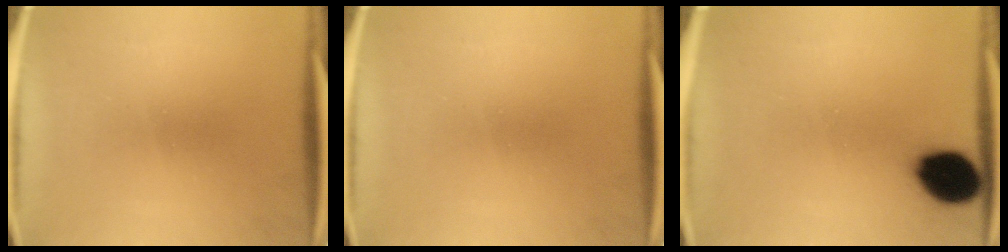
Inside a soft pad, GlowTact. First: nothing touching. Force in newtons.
{"total": 0.0}
{"total": 11.9}